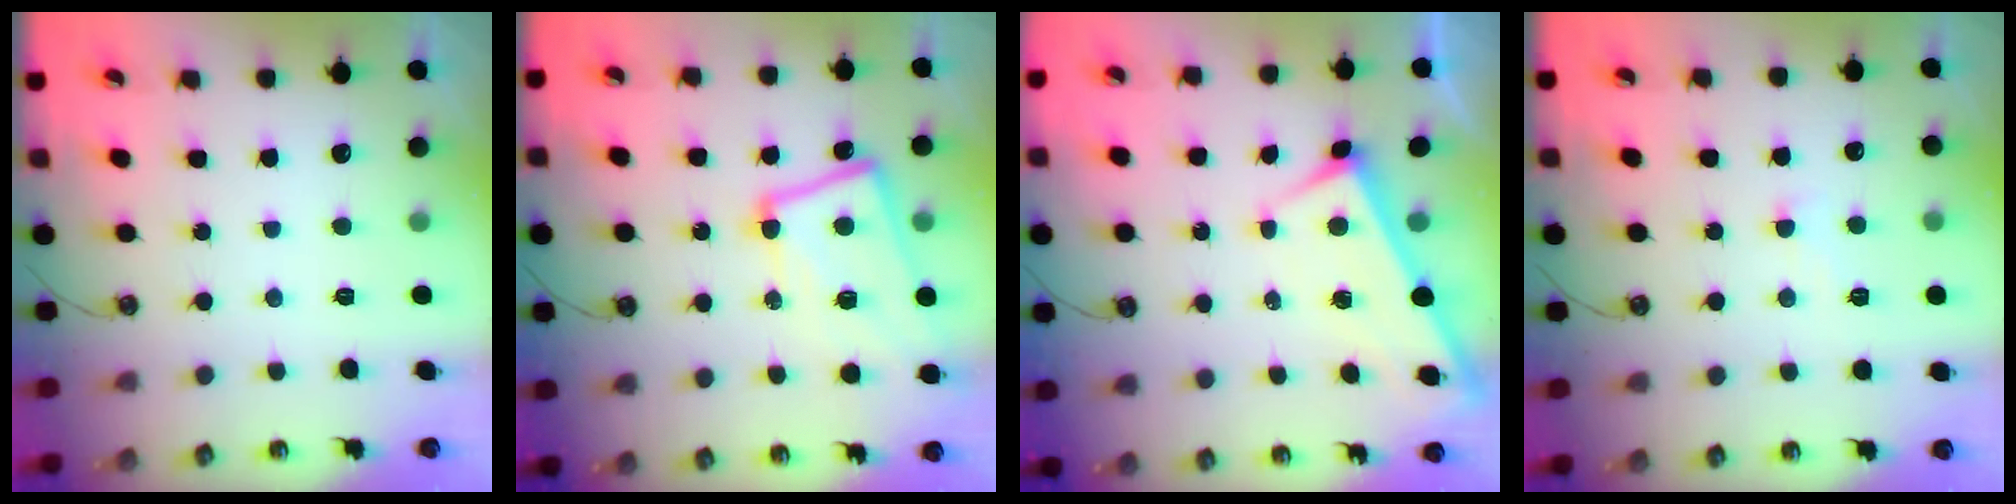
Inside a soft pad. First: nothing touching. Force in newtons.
{"total": 9.9, "press": 9.7, "slide": 2.0}
{"total": 2.6, "press": 2.6, "slide": 0.2}
{"total": 1.4, "press": 1.3, "slide": 0.6}